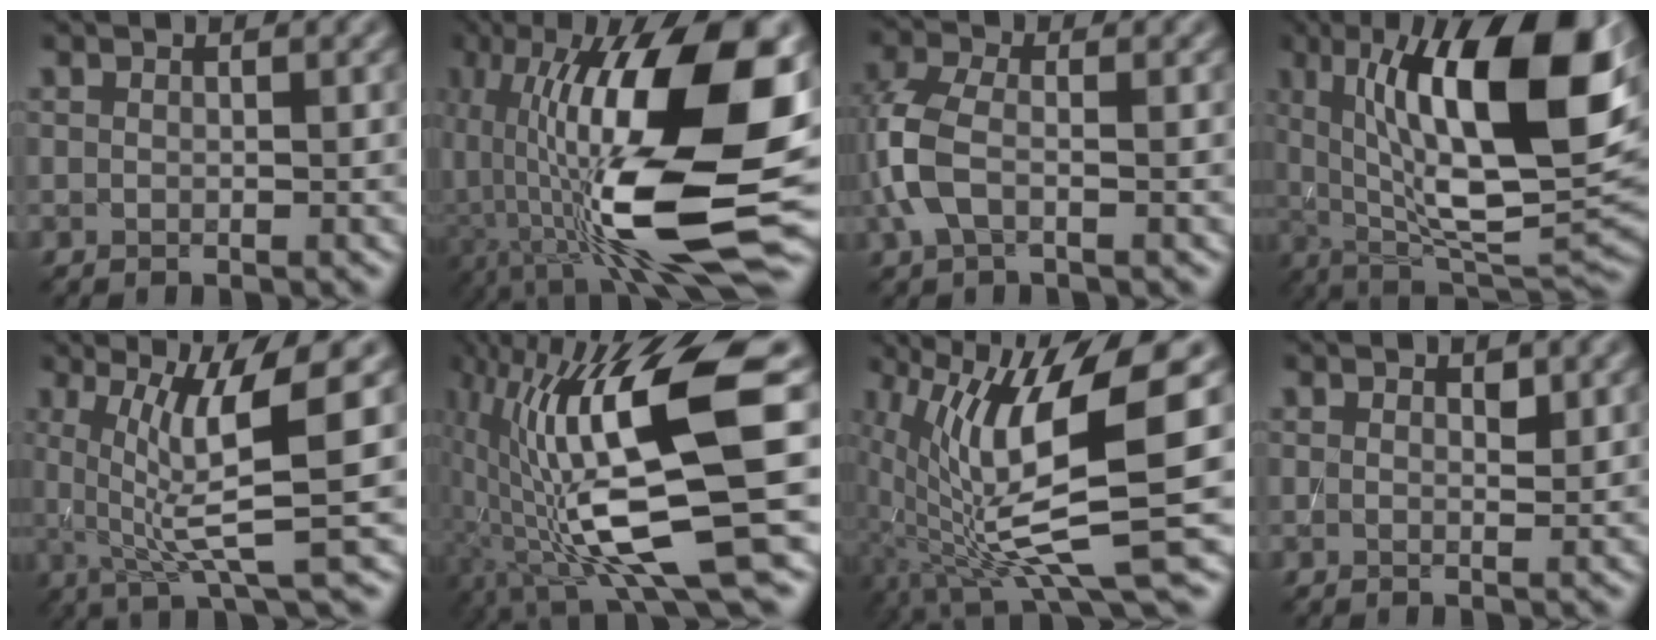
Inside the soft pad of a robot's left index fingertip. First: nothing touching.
{"total": 15.8, "force": [-2.1, 4.7, 14.9], "torque": [-0.248, 0.019, -0.041]}
{"total": 4.3, "force": [-1.0, 2.3, 3.5], "torque": [-0.094, 0.007, -0.031]}
{"total": 15.8, "force": [4.5, 5.1, 14.3], "torque": [-0.221, 0.001, 0.068]}
{"total": 7.4, "force": [1.2, 1.1, 7.2], "torque": [-0.122, -0.004, 0.025]}
{"total": 13.9, "force": [-0.4, 2.8, 13.6], "torque": [-0.237, 0.005, -0.006]}
{"total": 12.6, "force": [0.4, 3.2, 12.2], "torque": [-0.232, -0.018, 0.020]}
{"total": 0.8, "force": [0.5, 0.4, 0.6], "torque": [-0.008, -0.004, 0.008]}